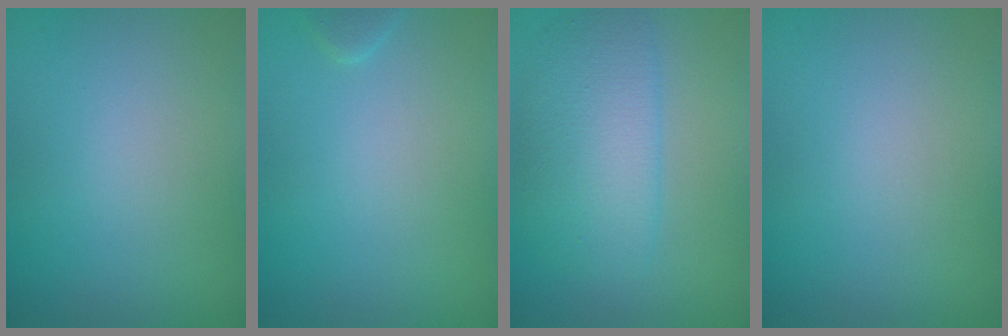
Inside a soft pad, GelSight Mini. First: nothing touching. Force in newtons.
{"total": 0.8, "press": 0.8, "slide": 0.0}
{"total": 4.6, "press": 4.6, "slide": 0.1}
{"total": 0.0}